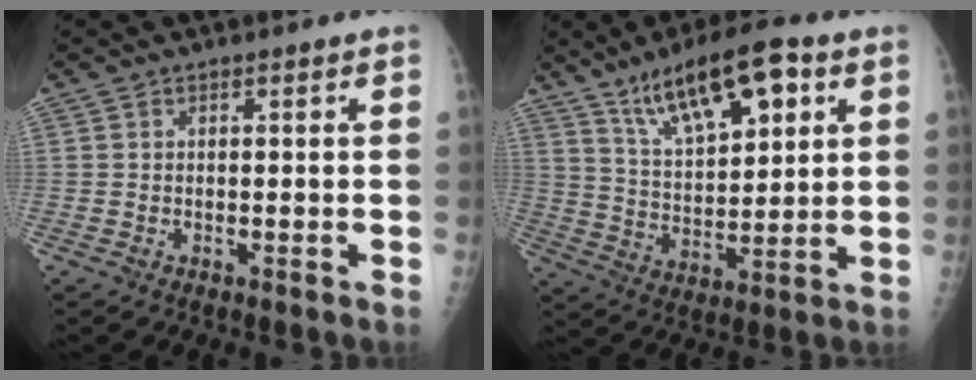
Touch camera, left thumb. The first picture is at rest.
{"total": 15.8, "force": [8.3, 6.0, 12.1], "torque": [-0.168, -0.025, 0.145]}